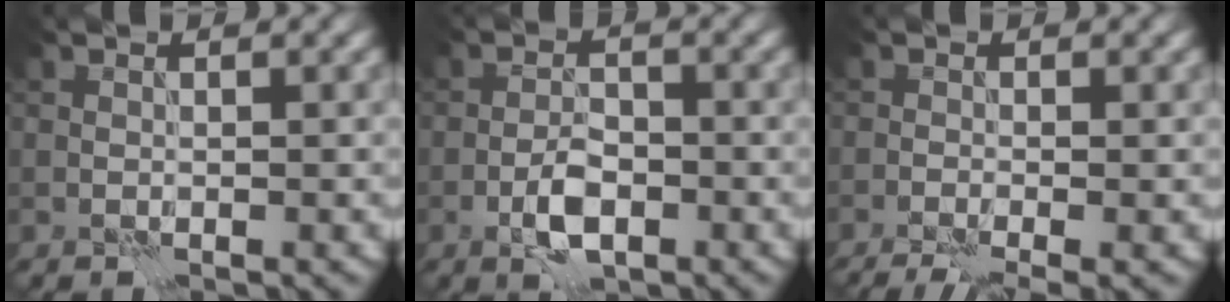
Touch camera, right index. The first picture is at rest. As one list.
[{"total": 3.5, "force": [-1.6, 1.5, 2.6], "torque": [-0.046, 0.003, -0.033]}, {"total": 4.4, "force": [-2.6, 1.2, 3.4], "torque": [-0.046, -0.006, -0.039]}]